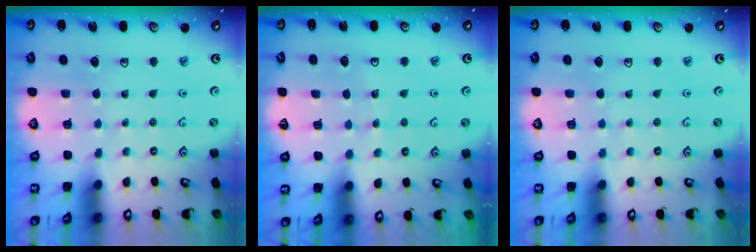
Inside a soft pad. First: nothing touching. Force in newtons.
{"total": 5.9, "press": 5.9, "slide": 0.8}
{"total": 0.0}